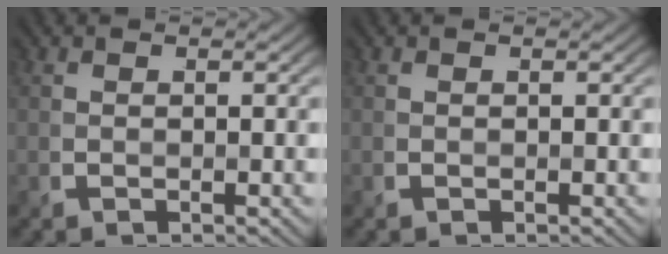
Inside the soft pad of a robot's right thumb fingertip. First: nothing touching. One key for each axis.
{"total": 0.0}